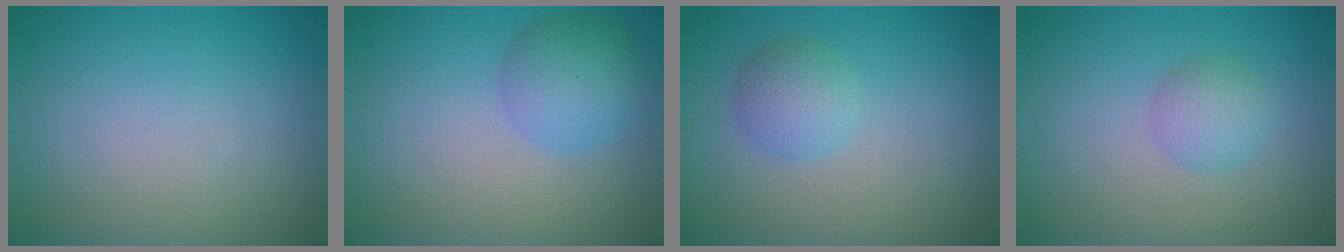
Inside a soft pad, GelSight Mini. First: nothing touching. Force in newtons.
{"total": 3.8, "press": 3.8, "slide": 0.1}
{"total": 2.4, "press": 2.4, "slide": 0.2}
{"total": 2.1, "press": 2.1, "slide": 0.0}